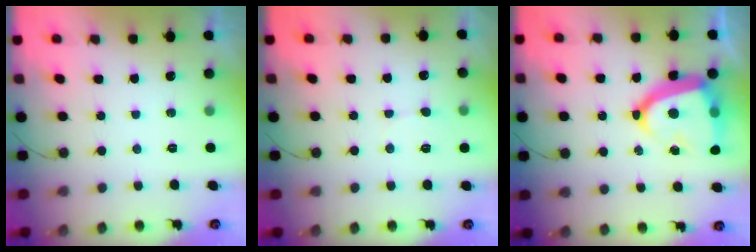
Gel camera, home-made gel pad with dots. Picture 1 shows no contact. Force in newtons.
{"total": 3.9, "press": 3.9, "slide": 0.4}
{"total": 17.3, "press": 17.2, "slide": 1.6}